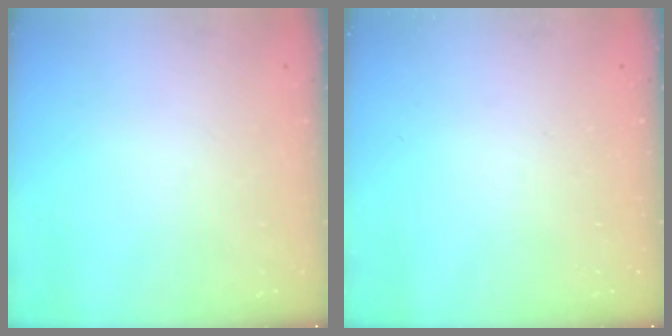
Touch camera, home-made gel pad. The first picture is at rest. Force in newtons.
{"total": 0.0}